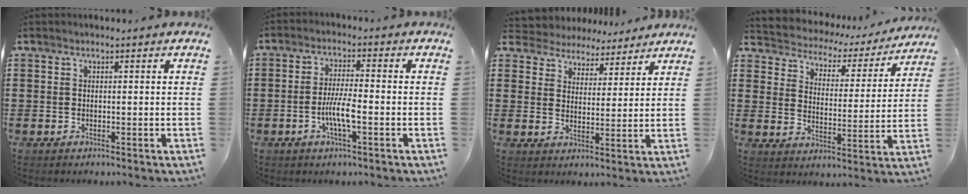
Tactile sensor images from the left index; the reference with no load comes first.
{"total": 5.6, "force": [-1.7, 1.1, 5.2], "torque": [-0.101, 0.000, -0.035]}
{"total": 4.2, "force": [4.0, 1.4, -0.4], "torque": [-0.019, -0.020, 0.068]}
{"total": 2.6, "force": [2.5, 0.9, -0.2], "torque": [-0.019, -0.025, 0.031]}